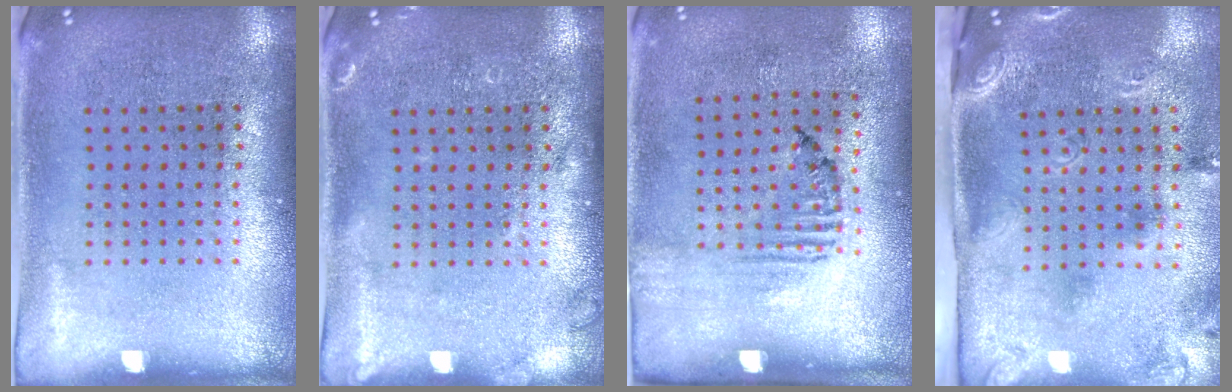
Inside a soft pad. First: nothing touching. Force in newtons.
{"total": 1.2, "press": 1.2, "slide": 0.3}
{"total": 1.6, "press": 1.0, "slide": 1.3}
{"total": 2.9, "press": 1.8, "slide": 2.3}